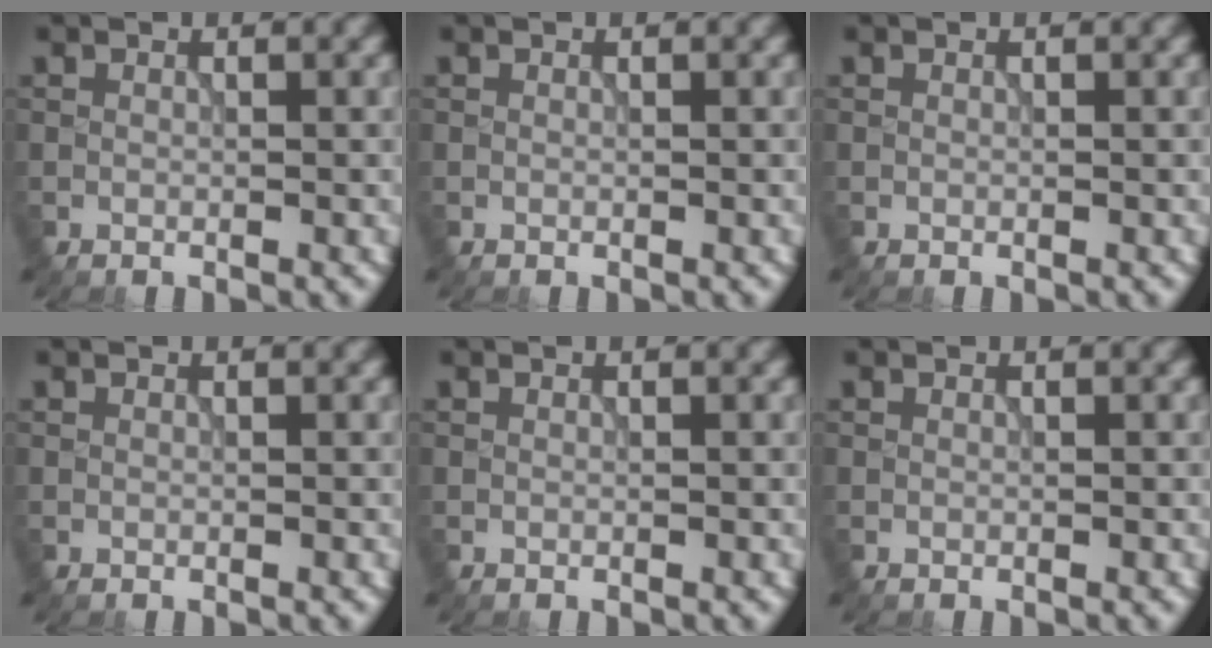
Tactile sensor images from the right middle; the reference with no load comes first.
{"total": 0.0}
{"total": 0.0}
{"total": 0.0}
{"total": 0.0}
{"total": 0.0}